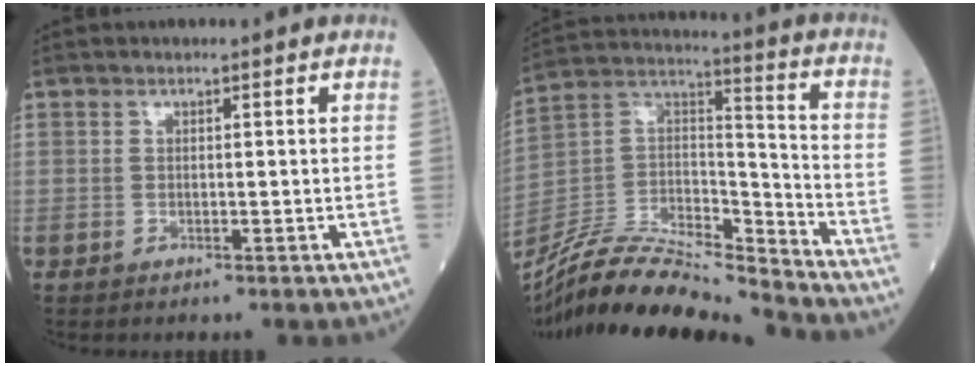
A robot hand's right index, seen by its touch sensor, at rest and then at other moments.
{"total": 21.0, "force": [-19.6, 1.7, 7.4], "torque": [-0.155, 0.015, -0.351]}